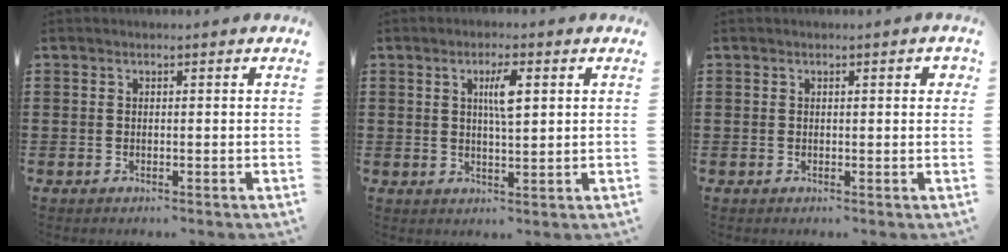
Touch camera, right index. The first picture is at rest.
{"total": 4.4, "force": [1.2, 1.0, 4.1], "torque": [-0.076, 0.006, 0.015]}
{"total": 0.9, "force": [0.2, 0.2, 0.9], "torque": [-0.016, 0.003, 0.003]}